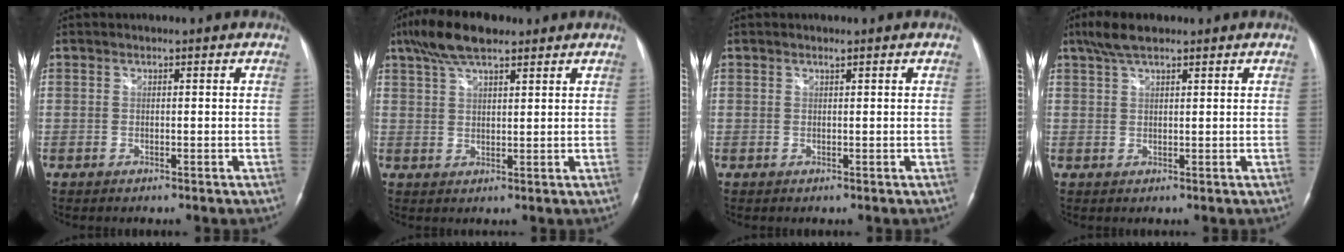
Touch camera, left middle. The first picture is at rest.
{"total": 9.8, "force": [7.1, 3.0, 6.1], "torque": [-0.124, 0.023, 0.126]}
{"total": 0.0}
{"total": 4.7, "force": [3.5, 1.3, 2.9], "torque": [-0.068, 0.016, 0.067]}